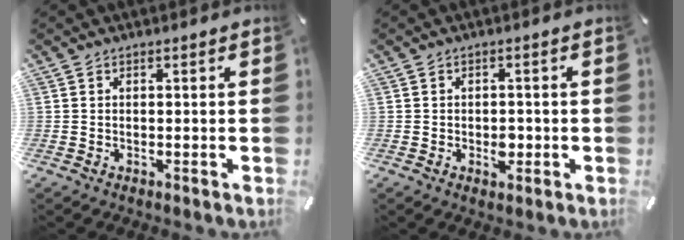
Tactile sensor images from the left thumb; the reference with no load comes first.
{"total": 3.6, "force": [-0.9, 2.3, 2.6], "torque": [-0.037, 0.000, -0.014]}